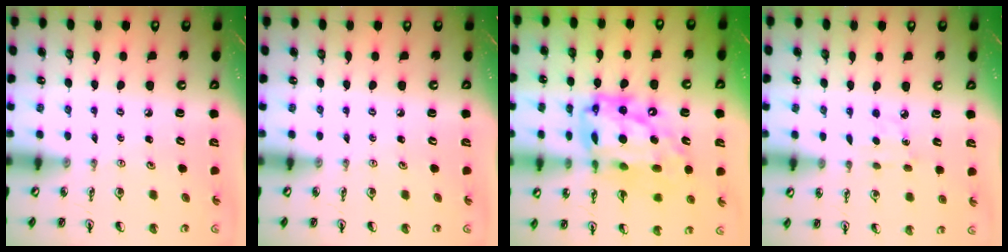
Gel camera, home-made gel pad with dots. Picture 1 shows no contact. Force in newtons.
{"total": 0.0}
{"total": 21.9, "press": 21.8, "slide": 2.0}
{"total": 4.3, "press": 4.3, "slide": 0.5}